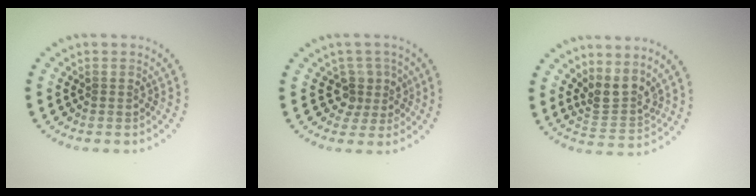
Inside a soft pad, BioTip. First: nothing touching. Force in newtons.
{"total": 2.6, "press": 2.0, "slide": 1.7}
{"total": 2.9, "press": 2.2, "slide": 1.9}